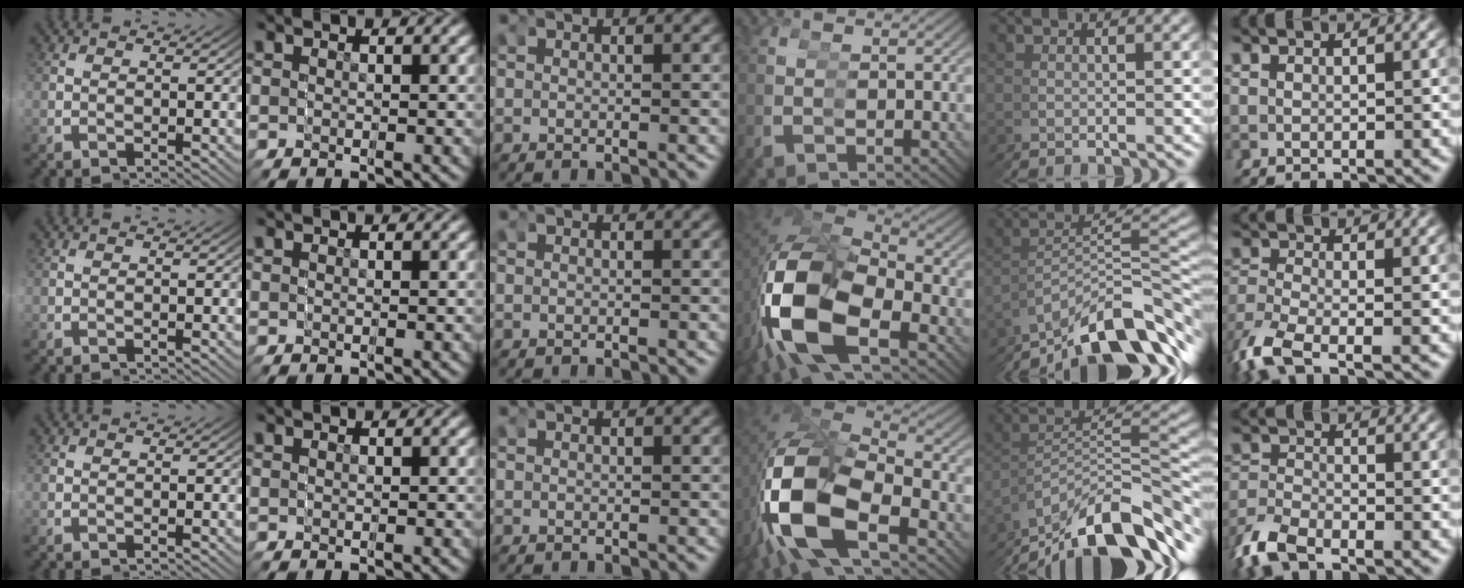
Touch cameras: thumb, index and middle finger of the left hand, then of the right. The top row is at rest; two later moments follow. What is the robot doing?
{"motion": "grasp_and_lifting", "object": "markers"}